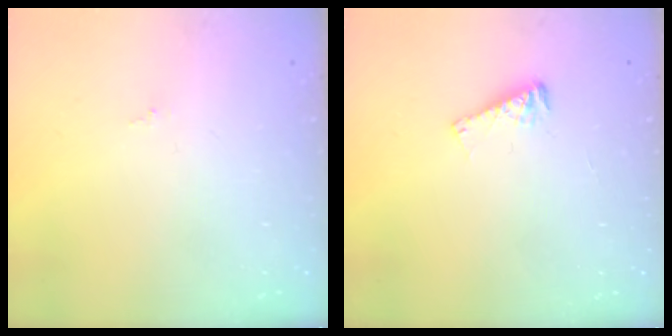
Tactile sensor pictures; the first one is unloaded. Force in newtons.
{"total": 5.1, "press": 5.0, "slide": 0.6}